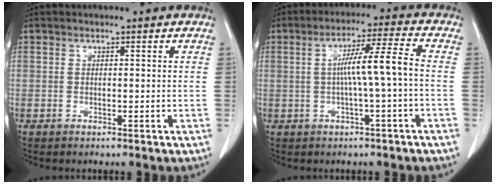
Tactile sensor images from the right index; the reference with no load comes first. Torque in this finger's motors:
{"motor_torque": [1.23, -0.17, 0.63, 0.17]}